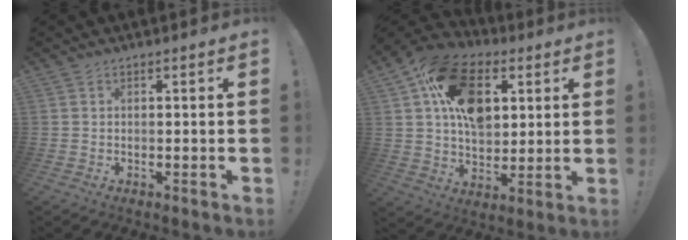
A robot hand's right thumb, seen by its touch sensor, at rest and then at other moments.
{"total": 19.9, "force": [5.9, 13.1, 13.8], "torque": [-0.223, -0.009, 0.105]}